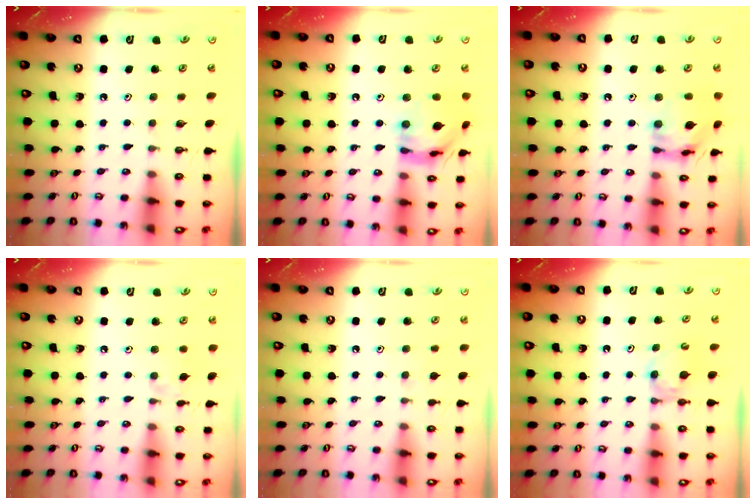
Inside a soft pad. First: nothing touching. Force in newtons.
{"total": 14.1, "press": 14.0, "slide": 1.4}
{"total": 14.0, "press": 13.9, "slide": 1.3}
{"total": 3.6, "press": 3.6, "slide": 0.5}
{"total": 2.5, "press": 2.5, "slide": 0.4}
{"total": 4.5, "press": 4.5, "slide": 0.6}